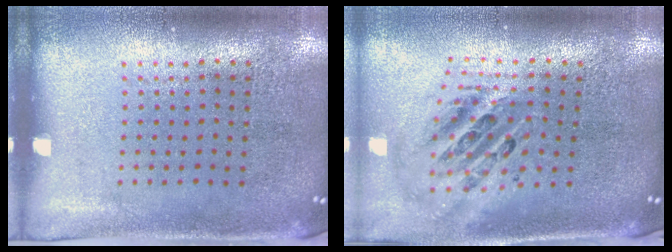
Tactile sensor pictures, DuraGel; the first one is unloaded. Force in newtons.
{"total": 2.5, "press": 1.8, "slide": 1.8}